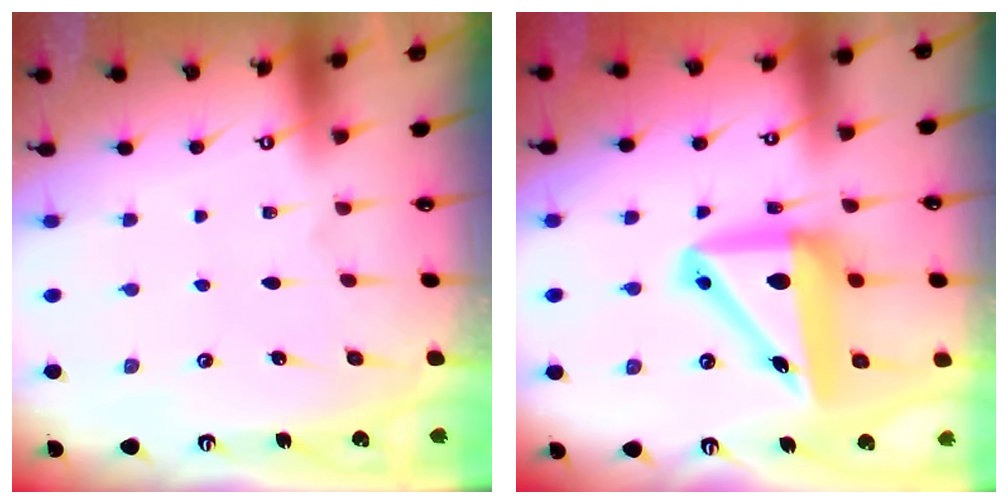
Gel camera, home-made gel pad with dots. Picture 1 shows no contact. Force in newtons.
{"total": 14.5, "press": 14.3, "slide": 2.8}